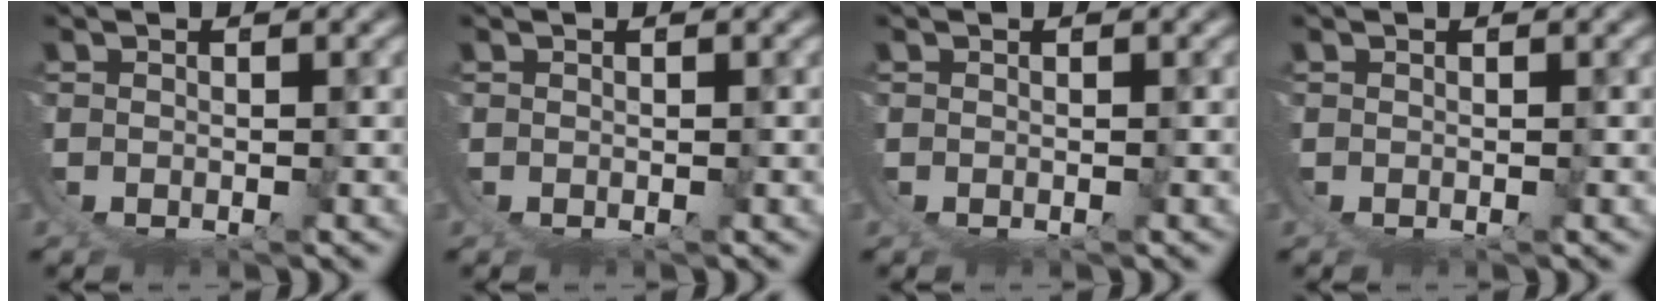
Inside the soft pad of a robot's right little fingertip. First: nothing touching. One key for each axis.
{"total": 0.0}
{"total": 0.0}
{"total": 0.0}